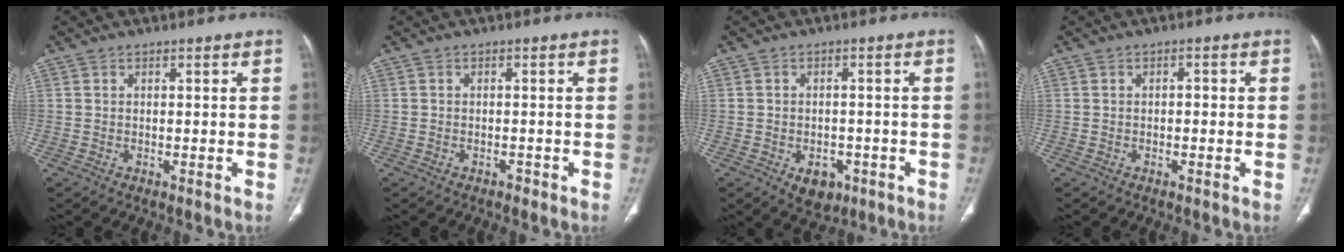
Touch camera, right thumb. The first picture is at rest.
{"total": 0.9, "force": [-0.7, 0.6, 0.2], "torque": [-0.003, 0.003, -0.013]}
{"total": 5.6, "force": [-2.5, 3.9, 3.1], "torque": [-0.025, 0.012, -0.025]}
{"total": 1.2, "force": [-0.2, 0.7, 0.9], "torque": [-0.009, 0.003, -0.005]}